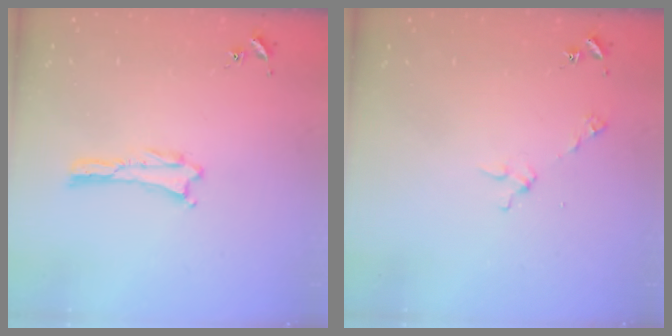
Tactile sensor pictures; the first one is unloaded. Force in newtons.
{"total": 2.9, "press": 2.9, "slide": 0.2}